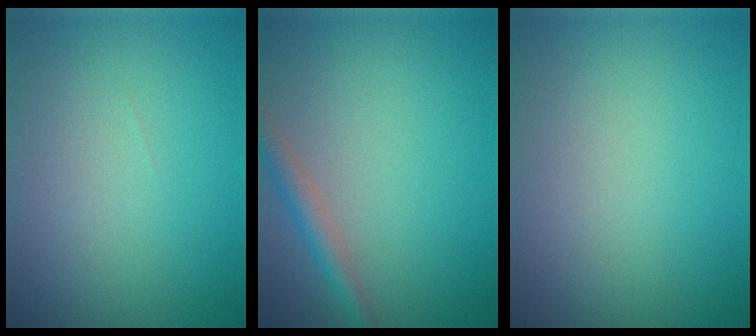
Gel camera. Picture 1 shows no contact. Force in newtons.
{"total": 2.4, "press": 2.4, "slide": 0.0}
{"total": 0.0}